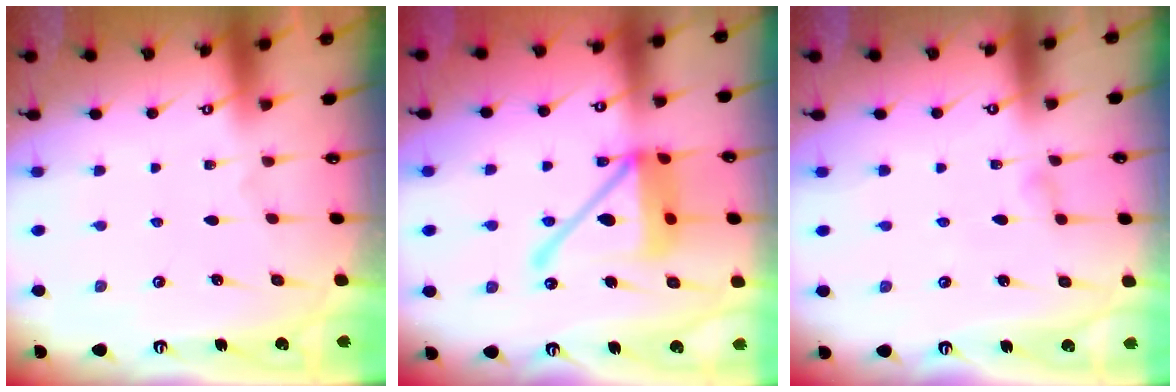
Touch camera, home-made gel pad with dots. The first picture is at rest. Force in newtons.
{"total": 17.2, "press": 17.0, "slide": 2.3}
{"total": 3.8, "press": 3.8, "slide": 0.5}